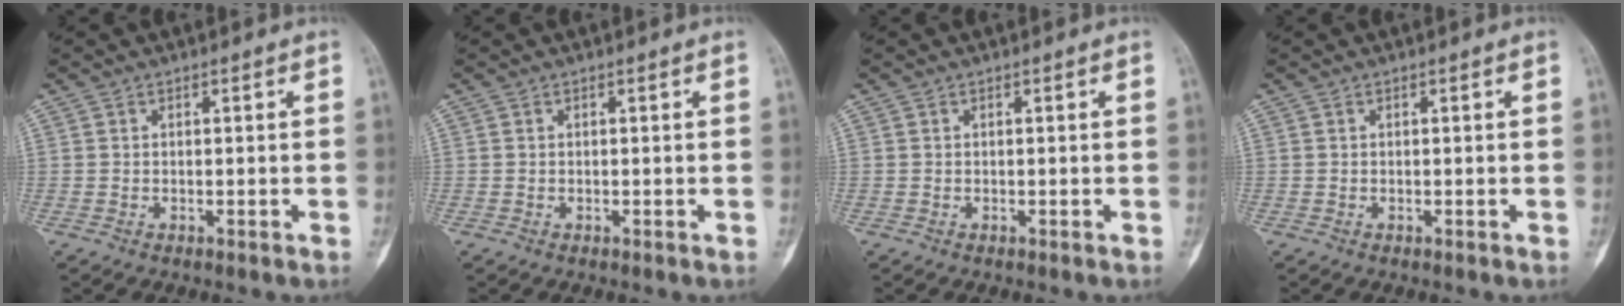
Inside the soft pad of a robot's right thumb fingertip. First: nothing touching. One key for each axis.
{"total": 0.0}
{"total": 0.0}
{"total": 0.0}